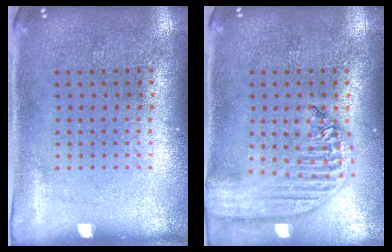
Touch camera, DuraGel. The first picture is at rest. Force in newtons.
{"total": 2.4, "press": 2.1, "slide": 1.2}